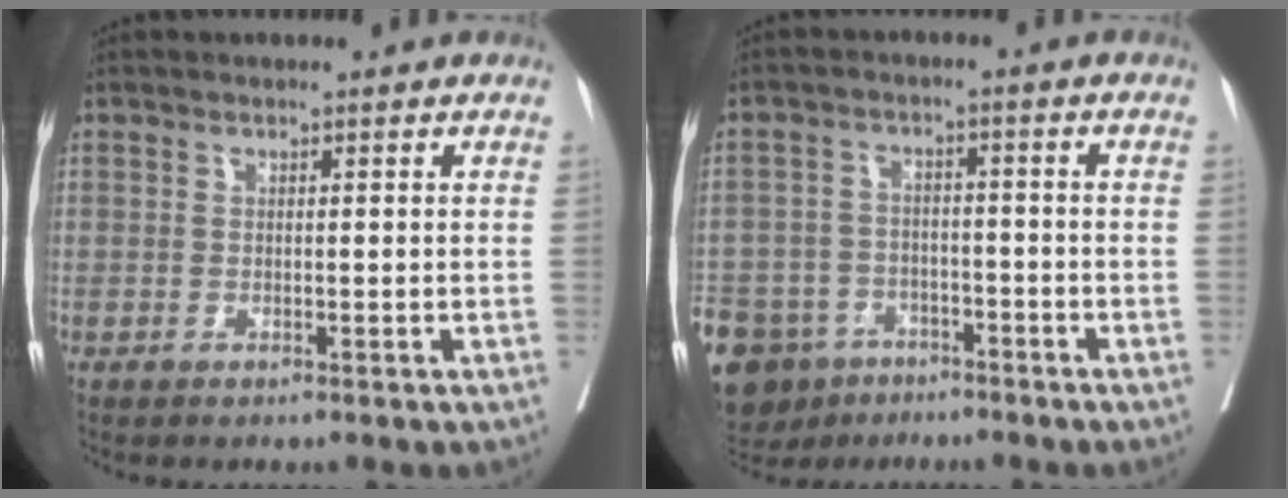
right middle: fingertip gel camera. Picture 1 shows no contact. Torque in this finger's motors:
{"motor_torque": [1.21, -0.93, 1.05, 0.21]}